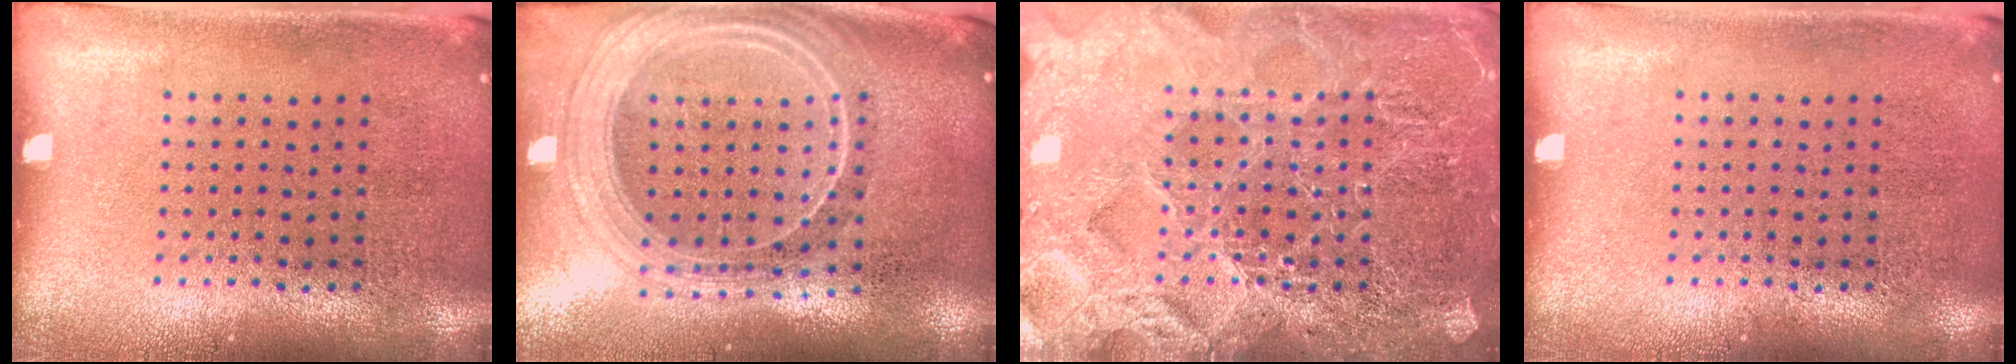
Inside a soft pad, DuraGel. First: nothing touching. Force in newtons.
{"total": 2.3, "press": 2.0, "slide": 1.2}
{"total": 6.4, "press": 6.4, "slide": 0.8}
{"total": 0.0}